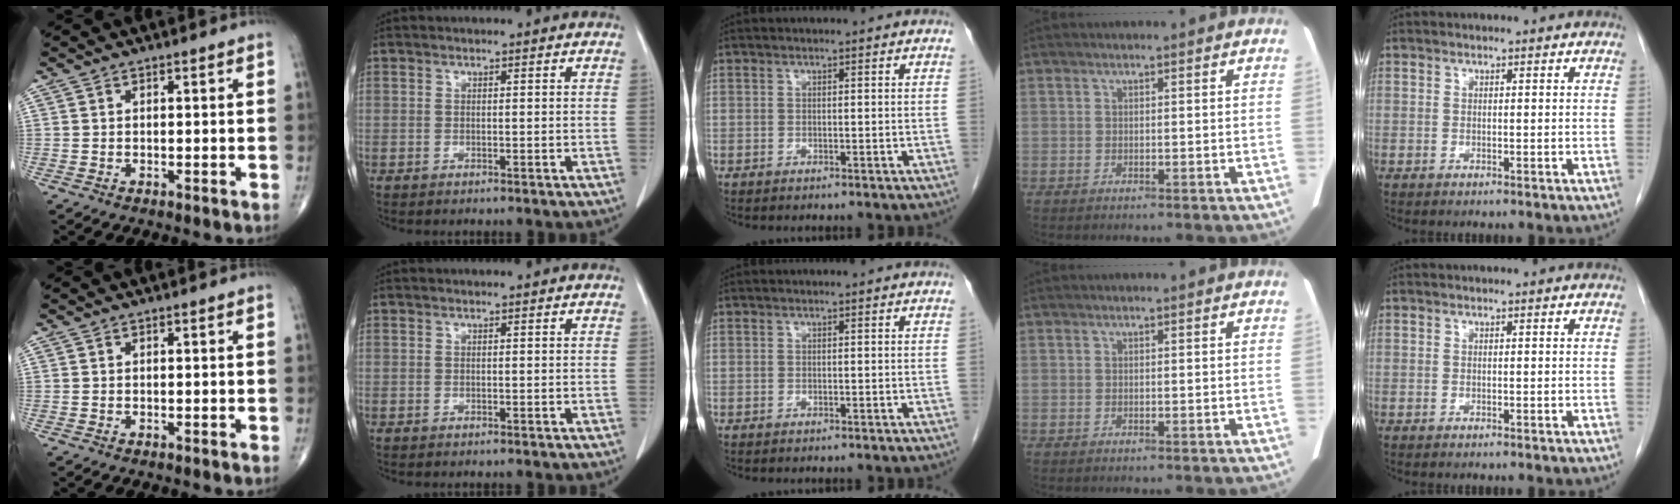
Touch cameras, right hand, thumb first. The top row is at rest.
{}